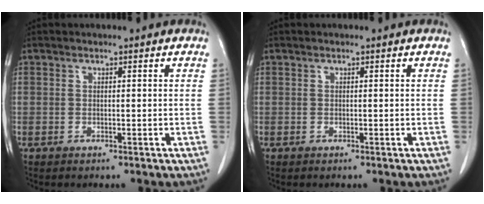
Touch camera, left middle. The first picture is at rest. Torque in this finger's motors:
{"motor_torque": [0.07, -0.03, 0.03, -0.01]}